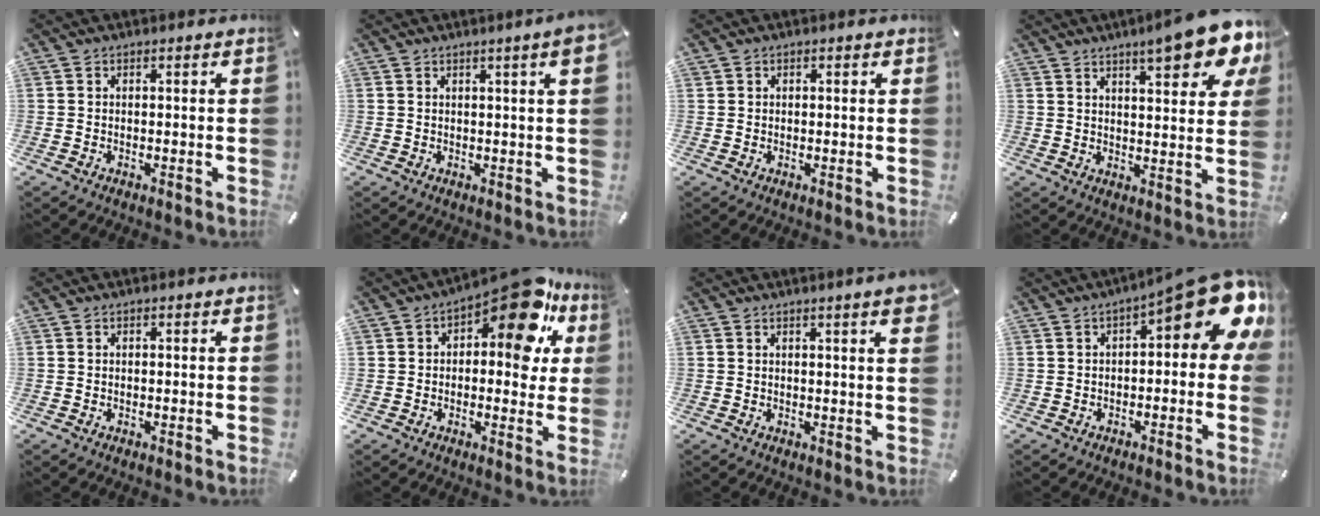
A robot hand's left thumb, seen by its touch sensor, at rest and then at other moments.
{"total": 4.5, "force": [1.8, 0.4, 4.1], "torque": [-0.061, -0.004, 0.027]}
{"total": 0.6, "force": [0.2, 0.6, 0.1], "torque": [0.000, 0.003, 0.004]}
{"total": 13.2, "force": [8.7, 3.2, 9.4], "torque": [-0.133, -0.047, 0.142]}
{"total": 0.0}
{"total": 15.2, "force": [8.5, 7.2, 10.4], "torque": [-0.138, -0.061, 0.141]}
{"total": 3.8, "force": [1.9, 0.4, 3.3], "torque": [-0.056, -0.005, 0.031]}
{"total": 15.8, "force": [6.3, 5.4, 13.5], "torque": [-0.171, -0.050, 0.099]}